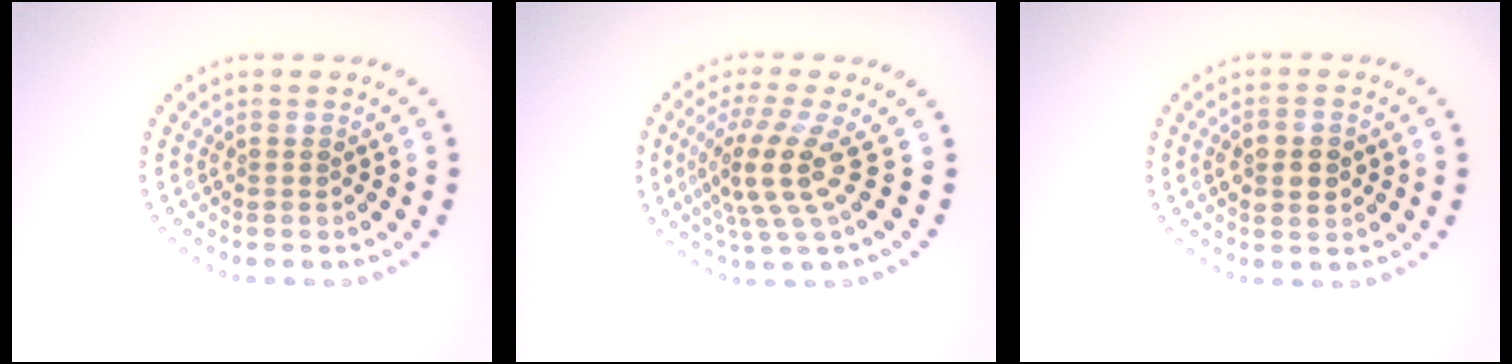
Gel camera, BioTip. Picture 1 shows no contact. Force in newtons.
{"total": 4.5, "press": 3.3, "slide": 3.1}
{"total": 2.7, "press": 2.7, "slide": 0.0}